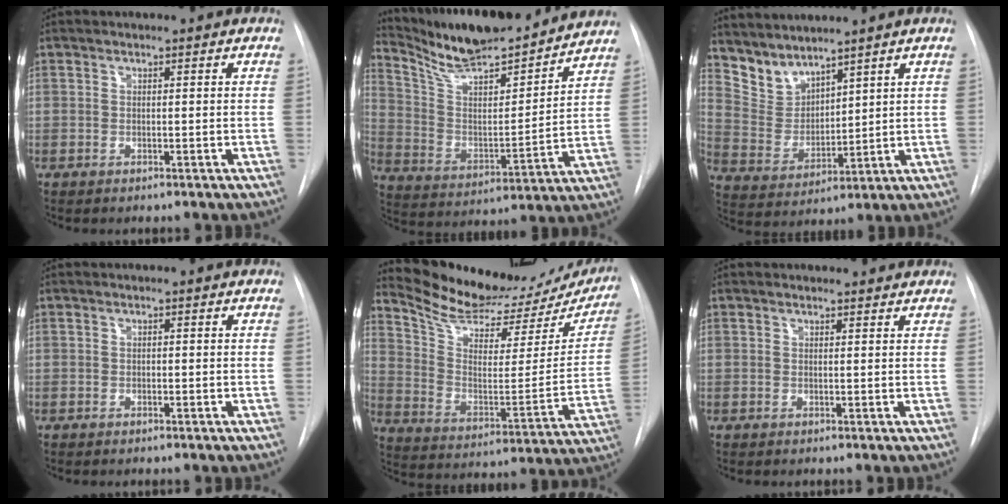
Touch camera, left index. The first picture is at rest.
{"total": 20.8, "force": [18.9, 3.1, 8.1], "torque": [-0.138, -0.008, 0.304]}
{"total": 6.9, "force": [6.6, 1.8, 0.7], "torque": [-0.032, 0.007, 0.154]}
{"total": 0.0}
{"total": 25.7, "force": [23.3, 7.7, 7.4], "torque": [-0.116, -0.049, 0.321]}
{"total": 3.1, "force": [3.0, 0.8, 0.2], "torque": [-0.005, 0.006, 0.032]}